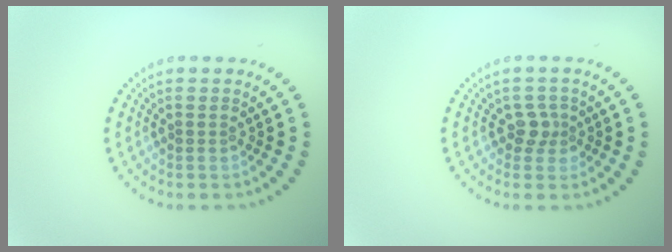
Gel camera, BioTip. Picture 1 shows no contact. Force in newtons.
{"total": 1.7, "press": 1.3, "slide": 1.1}